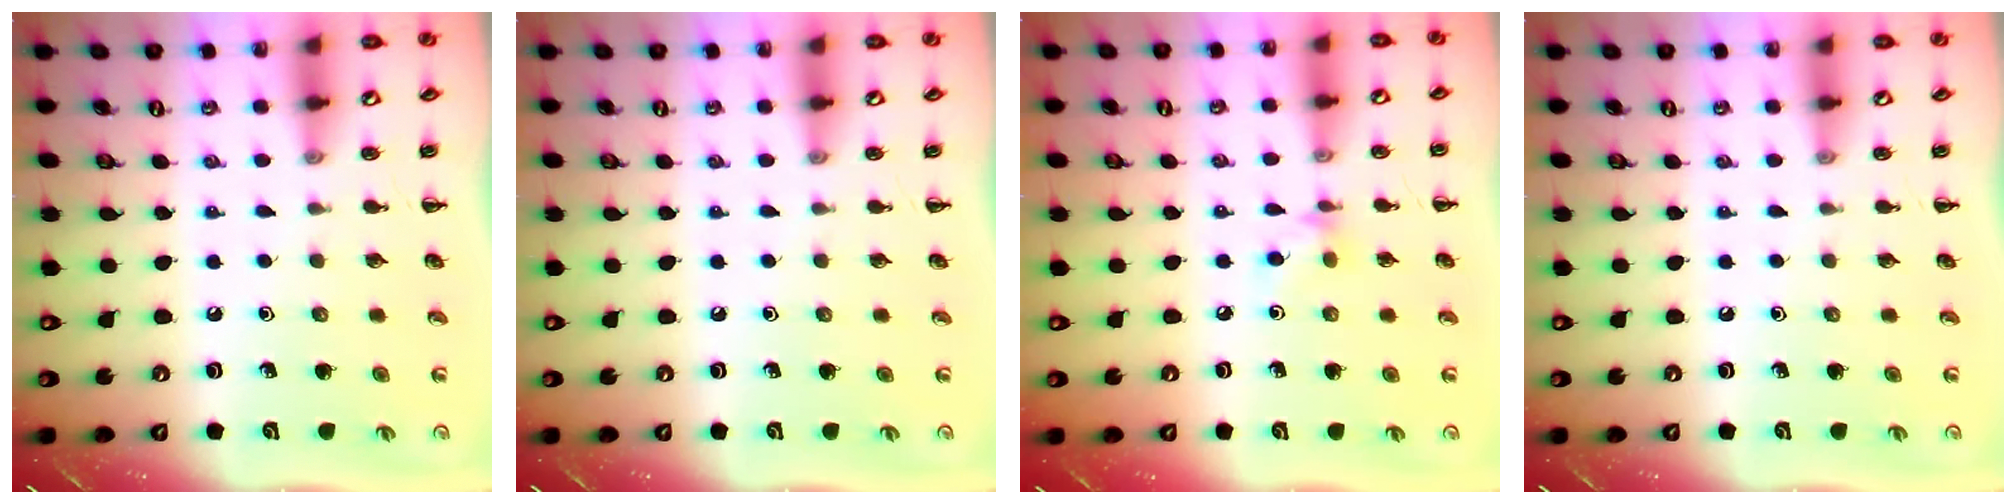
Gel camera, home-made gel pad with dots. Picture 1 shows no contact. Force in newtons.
{"total": 0.0}
{"total": 5.2, "press": 5.1, "slide": 1.1}
{"total": 0.0}